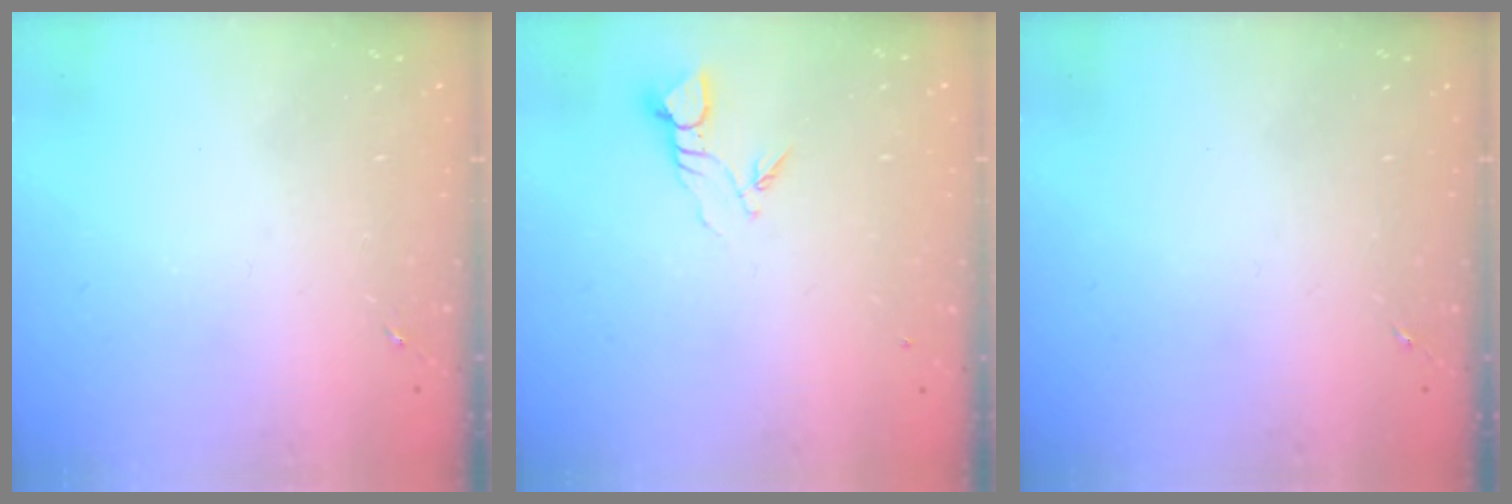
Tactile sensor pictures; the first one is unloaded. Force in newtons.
{"total": 3.7, "press": 3.7, "slide": 0.1}
{"total": 0.0}